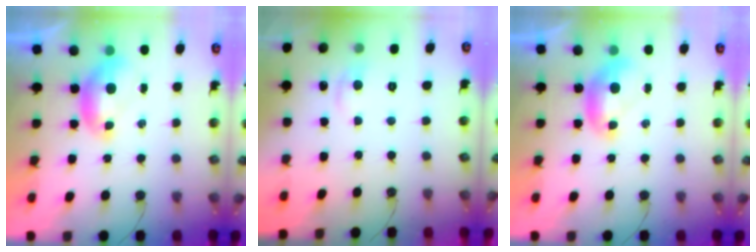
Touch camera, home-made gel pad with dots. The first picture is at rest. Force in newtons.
{"total": 1.2, "press": 0.9, "slide": 0.8}
{"total": 0.0}